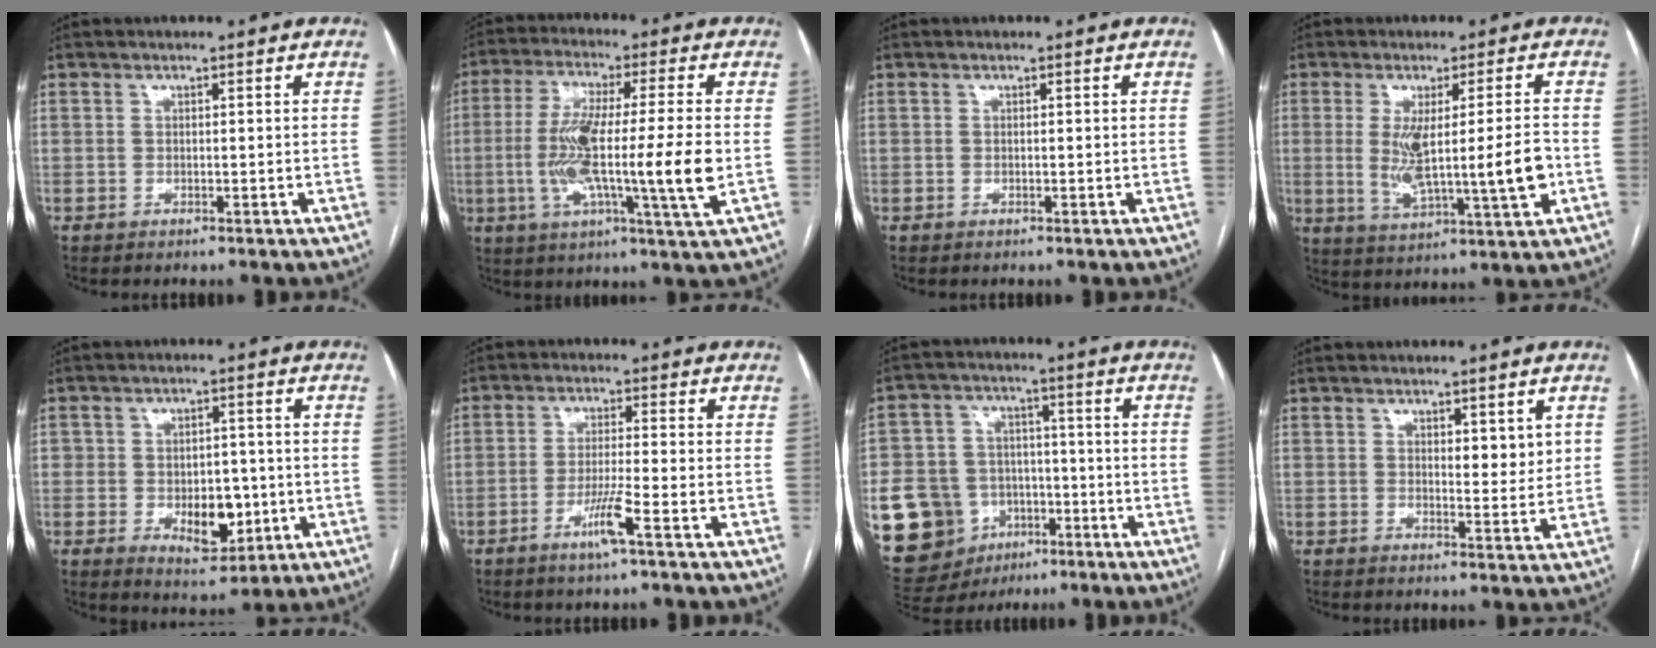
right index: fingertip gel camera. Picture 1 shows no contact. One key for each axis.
{"total": 15.6, "fx": -1.8, "fy": 0.1, "fz": 15.5, "tx": -0.290, "ty": -0.013, "tz": -0.040}
{"total": 0.0}
{"total": 11.1, "fx": -0.7, "fy": 0.7, "fz": 11.1, "tx": -0.195, "ty": -0.009, "tz": -0.004}
{"total": 7.6, "fx": -1.7, "fy": 4.6, "fz": 5.8, "tx": -0.080, "ty": 0.004, "tz": -0.015}
{"total": 5.1, "fx": -2.7, "fy": -0.7, "fz": 4.3, "tx": -0.083, "ty": -0.011, "tz": -0.054}
{"total": 16.6, "fx": -5.6, "fy": 14.4, "fz": 6.1, "tx": -0.149, "ty": 0.040, "tz": -0.080}
{"total": 3.3, "fx": 1.6, "fy": 1.2, "fz": 2.7, "tx": -0.034, "ty": -0.010, "tz": 0.024}